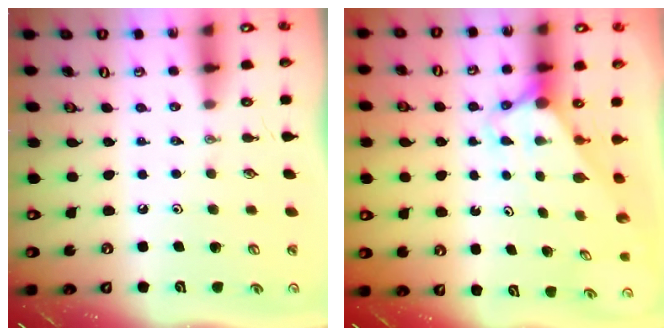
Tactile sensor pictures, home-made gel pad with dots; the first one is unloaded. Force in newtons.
{"total": 2.6, "press": 2.6, "slide": 0.0}